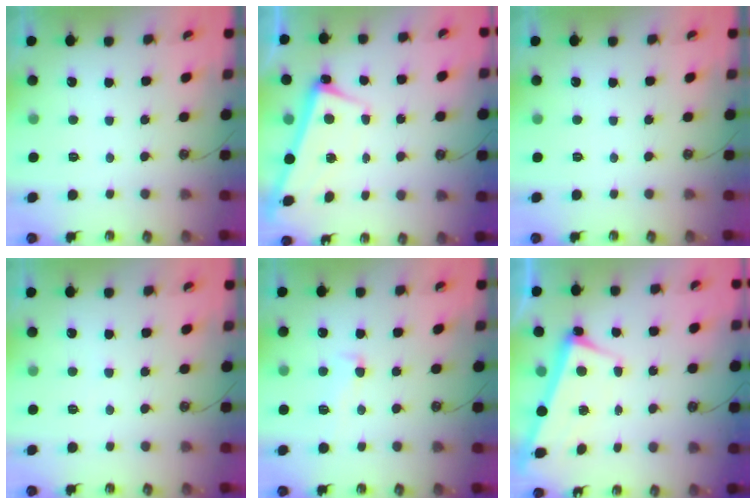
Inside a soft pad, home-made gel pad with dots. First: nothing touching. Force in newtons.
{"total": 2.4, "press": 2.3, "slide": 0.5}
{"total": 0.0}
{"total": 5.8, "press": 5.8, "slide": 0.1}
{"total": 1.2, "press": 0.2, "slide": 1.1}
{"total": 3.2, "press": 3.2, "slide": 0.7}